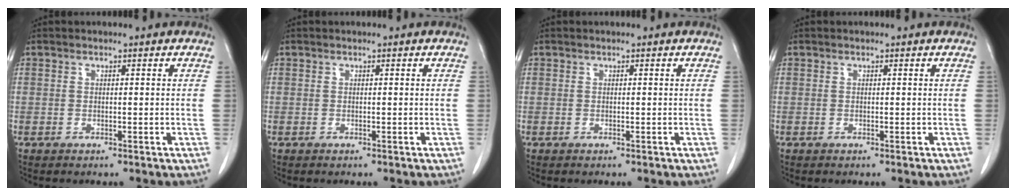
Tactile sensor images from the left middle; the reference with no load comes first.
{"total": 0.0}
{"total": 0.0}
{"total": 0.0}